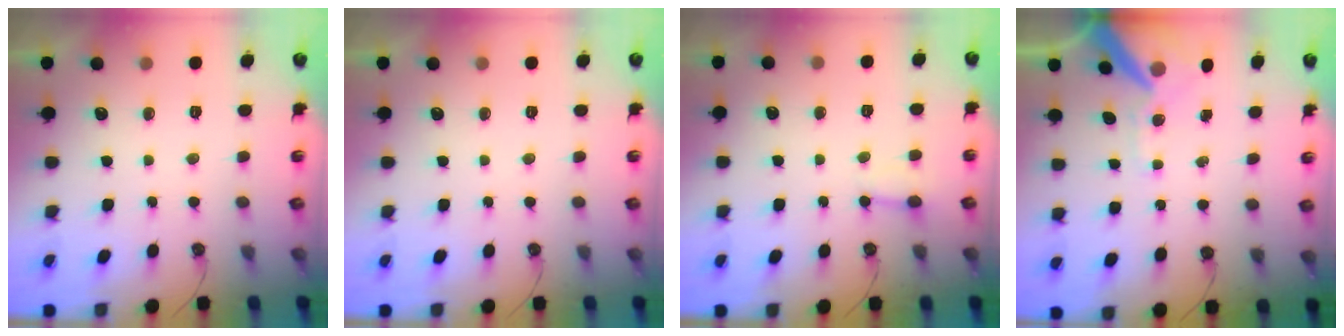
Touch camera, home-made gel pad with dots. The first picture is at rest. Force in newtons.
{"total": 0.0}
{"total": 2.1, "press": 2.1, "slide": 0.1}
{"total": 11.7, "press": 11.5, "slide": 1.8}